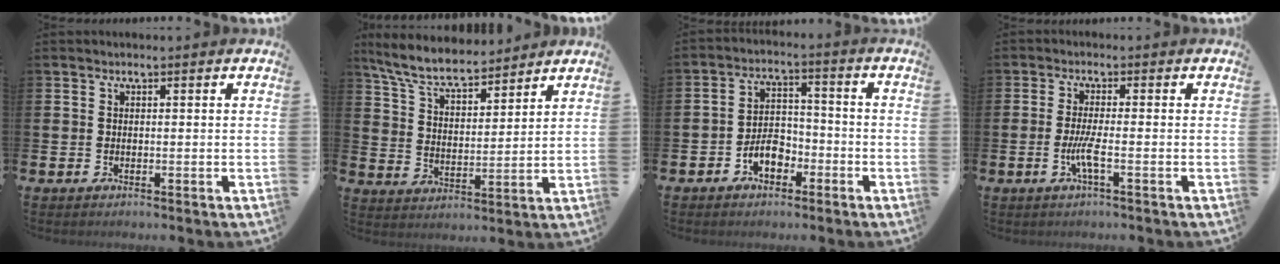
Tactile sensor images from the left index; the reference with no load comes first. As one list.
[{"total": 7.7, "force": [7.1, 1.7, 2.6], "torque": [-0.083, -0.034, 0.127]}, {"total": 4.7, "force": [-2.6, 2.9, 2.6], "torque": [-0.045, 0.011, -0.053]}, {"total": 3.1, "force": [-1.0, 0.1, 2.9], "torque": [-0.065, -0.005, -0.022]}]